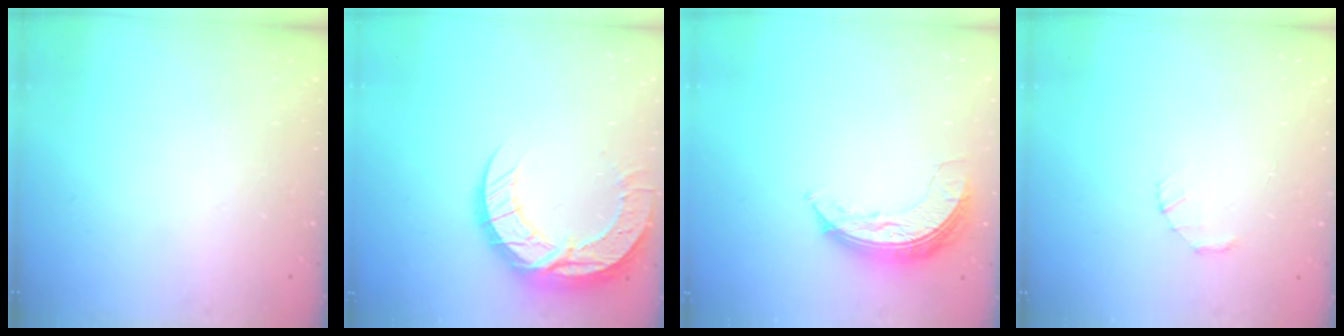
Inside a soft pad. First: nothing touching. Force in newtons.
{"total": 15.6, "press": 15.6, "slide": 1.1}
{"total": 7.7, "press": 7.7, "slide": 0.3}
{"total": 1.4, "press": 1.3, "slide": 0.3}